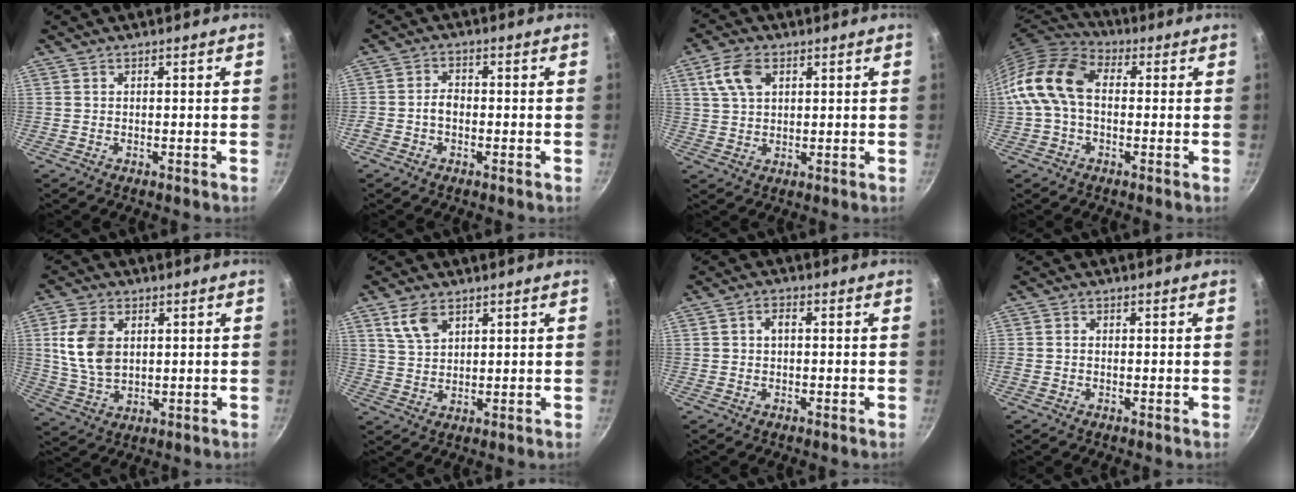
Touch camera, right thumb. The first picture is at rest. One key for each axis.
{"total": 2.9, "fx": -0.9, "fy": 2.1, "fz": 1.9, "tx": -0.026, "ty": 0.019, "tz": -0.021}
{"total": 7.1, "fx": 2.8, "fy": 4.4, "fz": 4.8, "tx": -0.086, "ty": 0.003, "tz": 0.052}
{"total": 13.1, "fx": 0.3, "fy": 8.9, "fz": 9.6, "tx": -0.170, "ty": 0.033, "tz": -0.016}
{"total": 10.3, "fx": 2.1, "fy": 6.9, "fz": 7.4, "tx": -0.134, "ty": -0.013, "tz": 0.044}
{"total": 5.7, "fx": 3.2, "fy": 3.3, "fz": 3.3, "tx": -0.053, "ty": -0.010, "tz": 0.068}
{"total": 2.2, "fx": 0.0, "fy": 1.5, "fz": 1.6, "tx": -0.021, "ty": 0.011, "tz": -0.003}
{"total": 0.9, "fx": -0.2, "fy": 0.8, "fz": 0.5, "tx": -0.009, "ty": 0.004, "tz": -0.006}